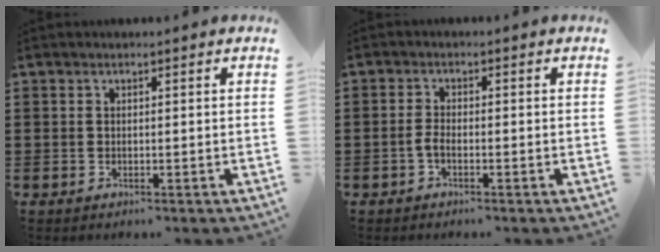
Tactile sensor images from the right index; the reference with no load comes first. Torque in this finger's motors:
{"motor_torque": [0.29, 0.26, 0.21, 0.05]}